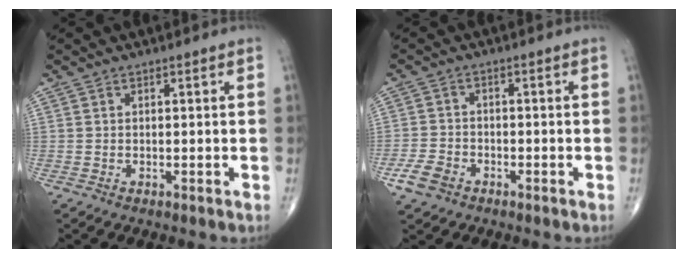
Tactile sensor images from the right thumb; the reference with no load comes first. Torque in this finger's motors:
{"motor_torque": [1.70, 1.04, -0.05, -0.21, 0.02]}